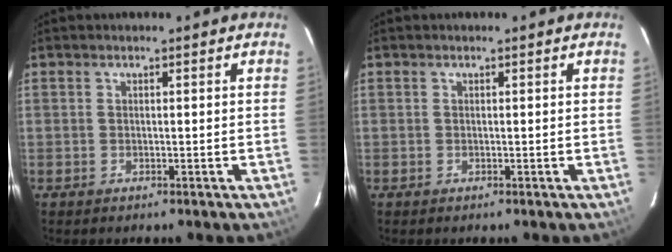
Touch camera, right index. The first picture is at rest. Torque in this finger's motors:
{"motor_torque": [0.03, 0.02, 0.00, 0.00]}